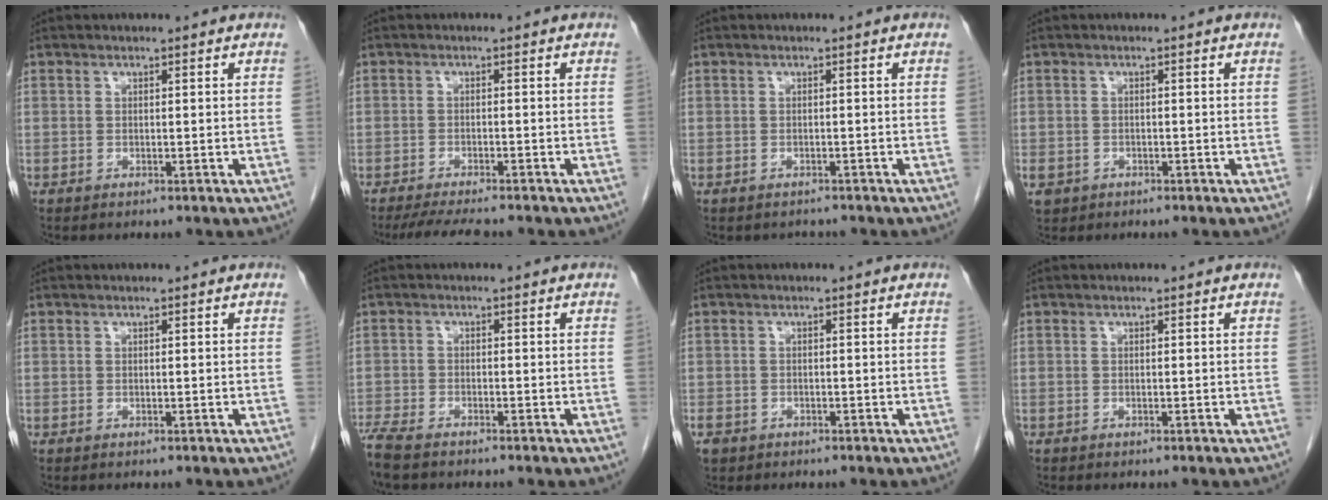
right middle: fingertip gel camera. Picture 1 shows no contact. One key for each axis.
{"total": 6.5, "fx": -5.6, "fy": 0.7, "fz": 3.2, "tx": -0.046, "ty": -0.015, "tz": -0.089}
{"total": 0.9, "fx": -0.8, "fy": 0.0, "fz": -0.2, "tx": -0.002, "ty": -0.006, "tz": -0.013}
{"total": 4.1, "fx": -2.1, "fy": 3.3, "fz": 1.0, "tx": -0.026, "ty": 0.000, "tz": -0.031}
{"total": 0.0}
{"total": 5.8, "fx": -5.0, "fy": 1.2, "fz": 2.7, "tx": -0.058, "ty": -0.016, "tz": -0.094}
{"total": 2.7, "fx": -1.9, "fy": 1.8, "fz": 0.7, "tx": -0.016, "ty": 0.001, "tz": -0.031}
{"total": 0.0}